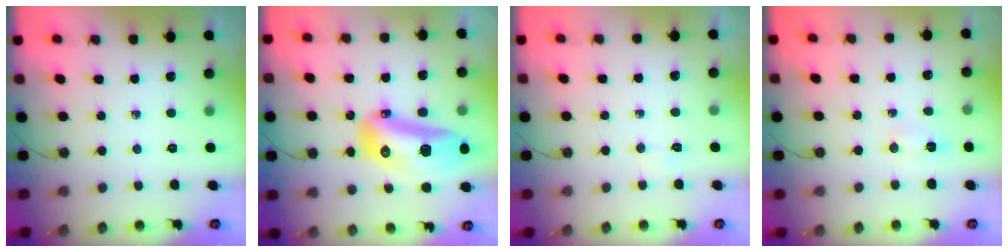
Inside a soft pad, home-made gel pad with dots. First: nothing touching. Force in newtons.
{"total": 21.1, "press": 18.8, "slide": 9.5}
{"total": 2.8, "press": 2.7, "slide": 0.4}
{"total": 2.7, "press": 2.6, "slide": 0.3}